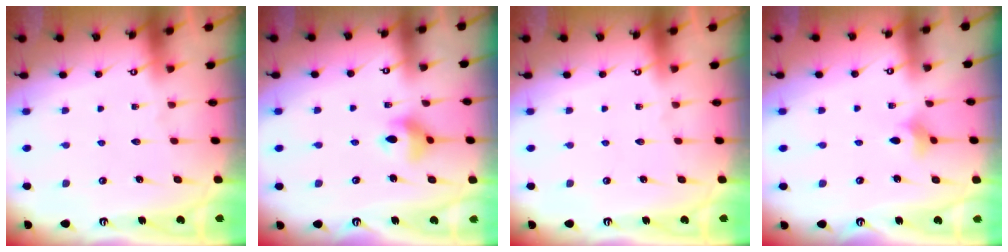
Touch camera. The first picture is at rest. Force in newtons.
{"total": 8.1, "press": 7.6, "slide": 2.7}
{"total": 0.0}
{"total": 3.3, "press": 3.3, "slide": 0.5}